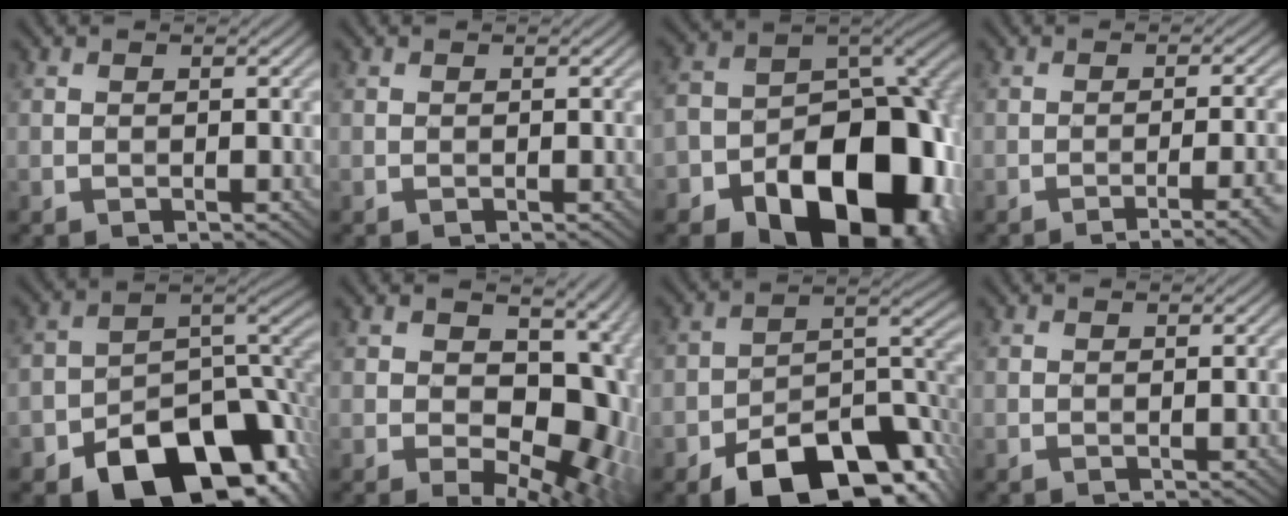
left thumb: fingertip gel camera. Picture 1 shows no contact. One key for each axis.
{"total": 0.0}
{"total": 21.9, "fx": -10.3, "fy": 15.0, "fz": 12.2, "tx": -0.185, "ty": -0.035, "tz": -0.148}
{"total": 5.5, "fx": -2.7, "fy": 1.0, "fz": 4.7, "tx": -0.064, "ty": 0.010, "tz": -0.041}
{"total": 16.7, "fx": -9.4, "fy": 10.0, "fz": 9.5, "tx": -0.139, "ty": -0.040, "tz": -0.152}
{"total": 14.1, "fx": -0.9, "fy": 8.8, "fz": 11.0, "tx": -0.142, "ty": -0.017, "tz": 0.001}
{"total": 14.8, "fx": -8.9, "fy": 7.6, "fz": 9.1, "tx": -0.137, "ty": -0.017, "tz": -0.153}
{"total": 0.0}